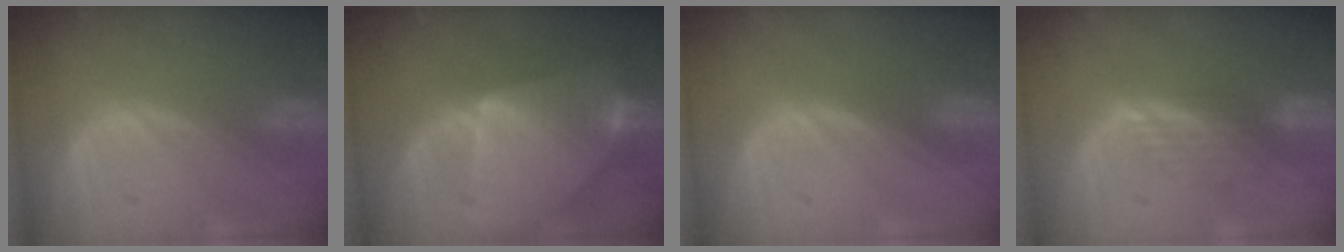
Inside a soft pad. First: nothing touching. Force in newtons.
{"total": 9.1, "press": 9.1, "slide": 0.4}
{"total": 0.0}
{"total": 3.5, "press": 2.9, "slide": 2.1}